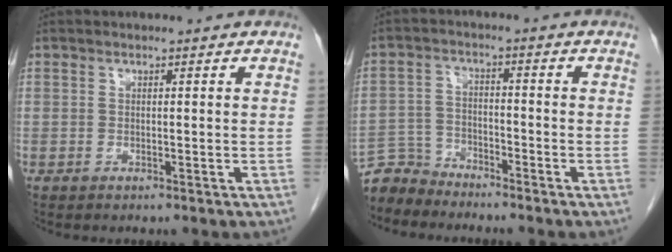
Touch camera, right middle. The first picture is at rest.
{"total": 5.0, "force": [-4.8, 1.0, -0.7], "torque": [0.011, -0.002, -0.094]}